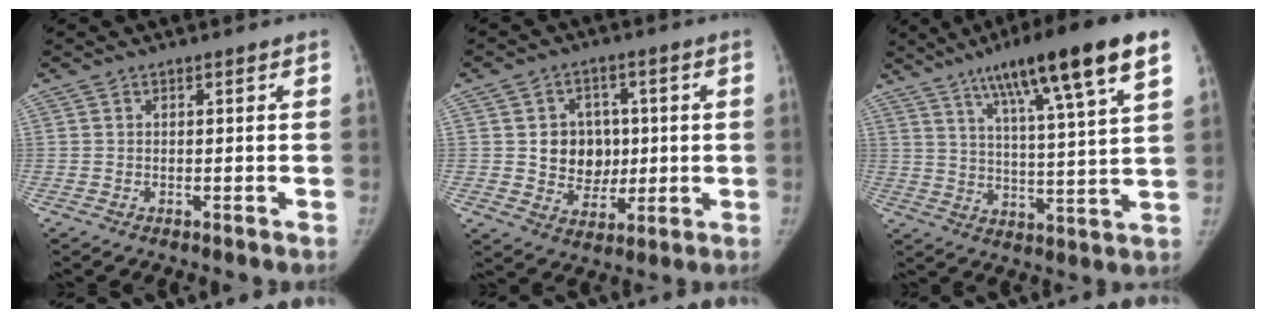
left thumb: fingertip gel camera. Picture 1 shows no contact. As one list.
[{"total": 9.4, "force": [0.8, 8.3, 4.4], "torque": [-0.014, 0.002, 0.021]}, {"total": 18.7, "force": [10.7, 1.9, 15.3], "torque": [-0.227, -0.029, 0.164]}]